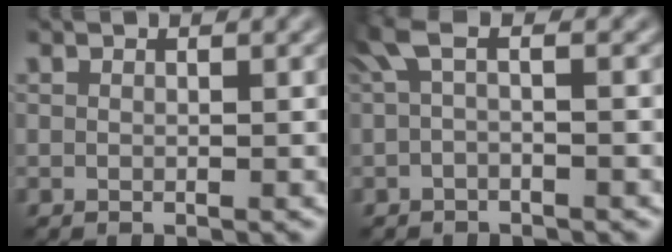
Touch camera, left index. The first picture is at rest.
{"total": 2.7, "force": [0.3, 0.6, 2.6], "torque": [-0.054, 0.006, 0.003]}